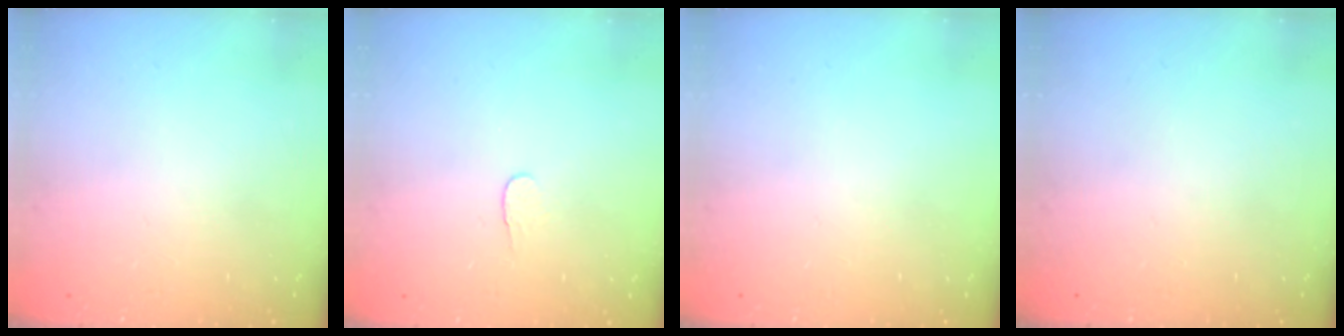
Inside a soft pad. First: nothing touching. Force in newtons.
{"total": 3.8, "press": 3.8, "slide": 0.3}
{"total": 0.0}
{"total": 0.0}